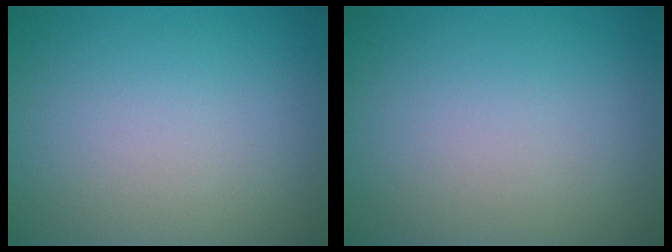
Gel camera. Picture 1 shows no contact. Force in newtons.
{"total": 0.0}